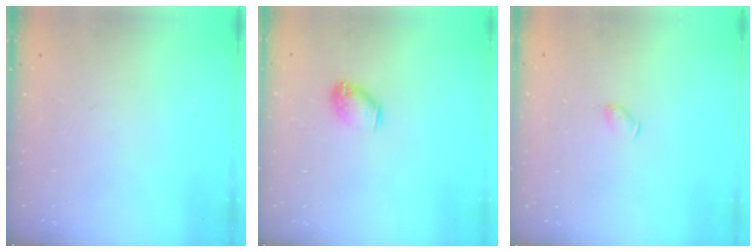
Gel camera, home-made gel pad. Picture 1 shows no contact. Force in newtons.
{"total": 7.6, "press": 7.5, "slide": 1.4}
{"total": 3.7, "press": 3.6, "slide": 0.9}